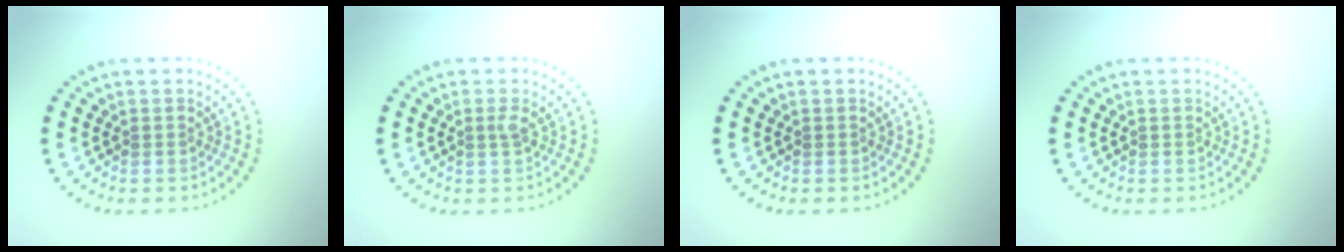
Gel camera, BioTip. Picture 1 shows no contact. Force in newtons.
{"total": 0.9, "press": 0.6, "slide": 0.6}
{"total": 0.0}
{"total": 0.0}